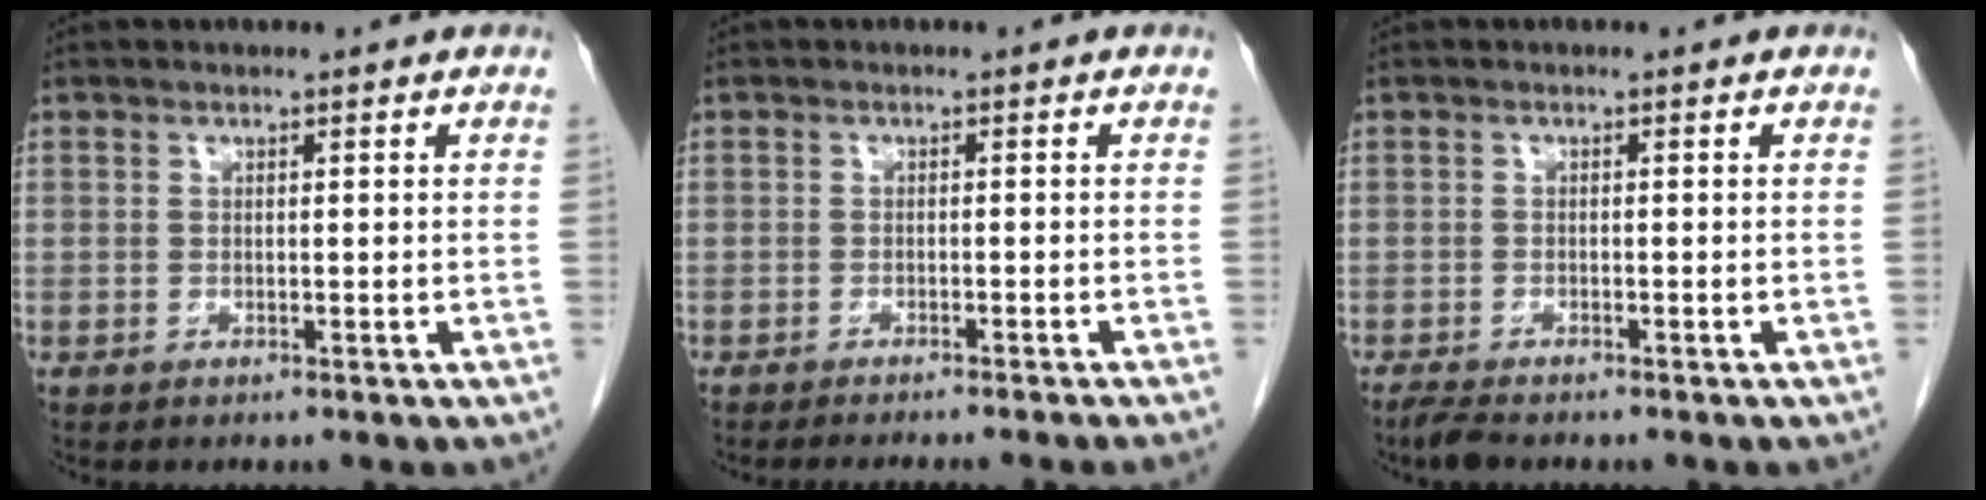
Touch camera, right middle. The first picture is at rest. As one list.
[{"total": 7.2, "force": [-6.5, -0.7, 3.1], "torque": [-0.013, -0.012, -0.085]}, {"total": 2.4, "force": [-2.0, 0.4, 1.2], "torque": [-0.029, -0.008, -0.035]}]